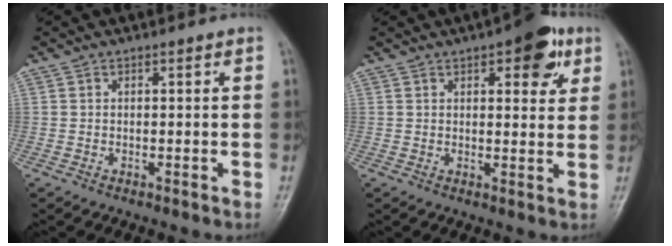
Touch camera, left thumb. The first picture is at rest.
{"total": 8.9, "force": [4.3, 3.8, 6.8], "torque": [-0.059, -0.012, 0.050]}